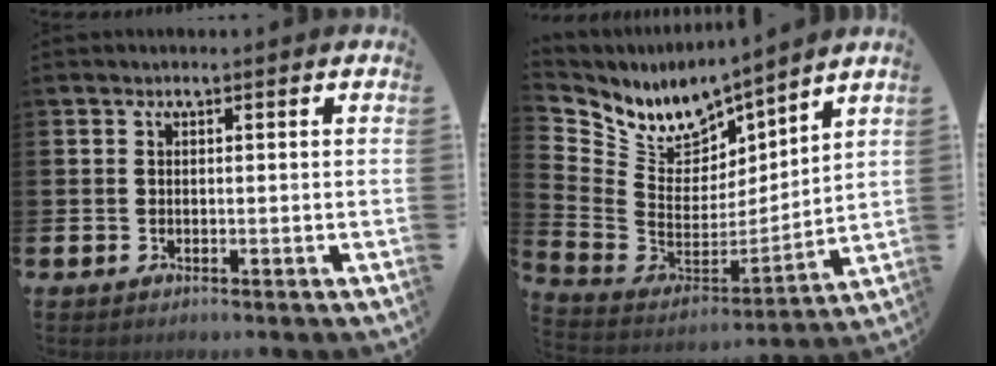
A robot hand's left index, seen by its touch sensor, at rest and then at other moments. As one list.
[{"total": 8.3, "force": [7.5, 3.4, 0.7], "torque": [-0.066, -0.066, 0.138]}]